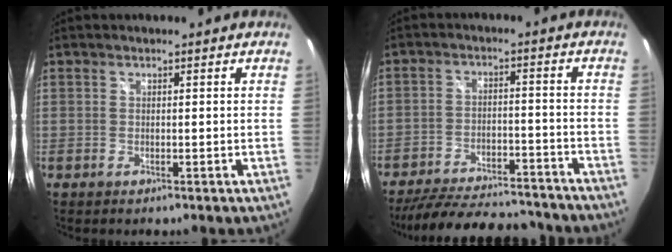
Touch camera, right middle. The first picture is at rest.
{"total": 21.5, "force": [-18.6, 6.1, 8.8], "torque": [-0.171, 0.000, -0.251]}